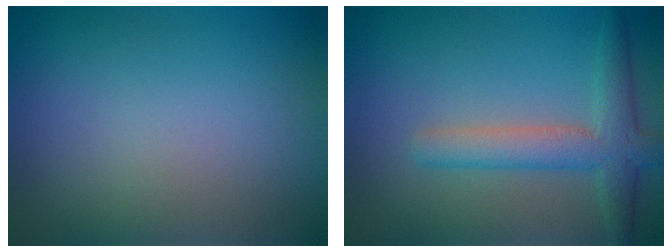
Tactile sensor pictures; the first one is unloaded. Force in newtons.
{"total": 4.1, "press": 4.1, "slide": 0.2}